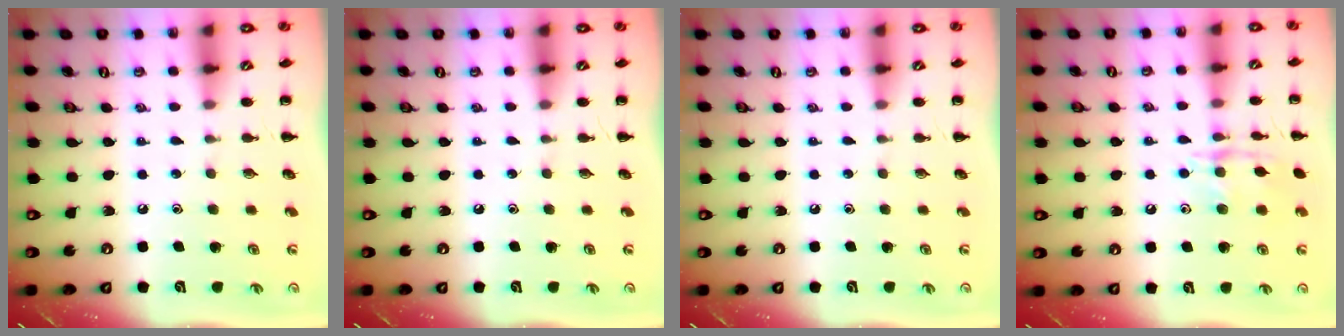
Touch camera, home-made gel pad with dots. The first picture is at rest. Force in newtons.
{"total": 0.0}
{"total": 0.0}
{"total": 11.2, "press": 11.1, "slide": 0.6}